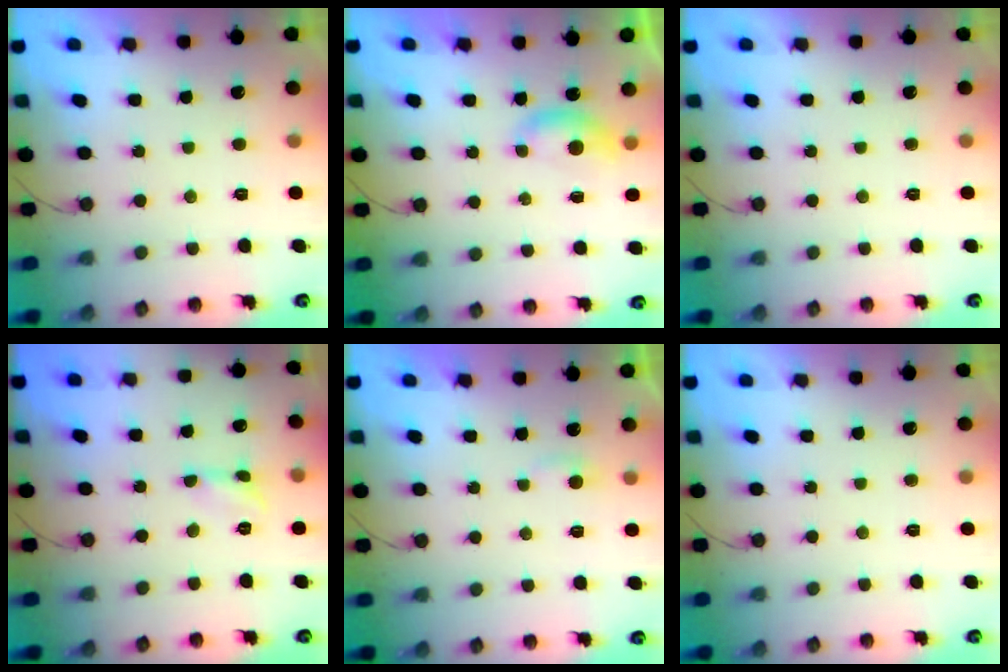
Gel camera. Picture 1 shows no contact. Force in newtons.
{"total": 4.0, "press": 4.0, "slide": 0.6}
{"total": 0.0}
{"total": 2.5, "press": 2.5, "slide": 0.3}
{"total": 2.3, "press": 2.3, "slide": 0.2}
{"total": 0.0}